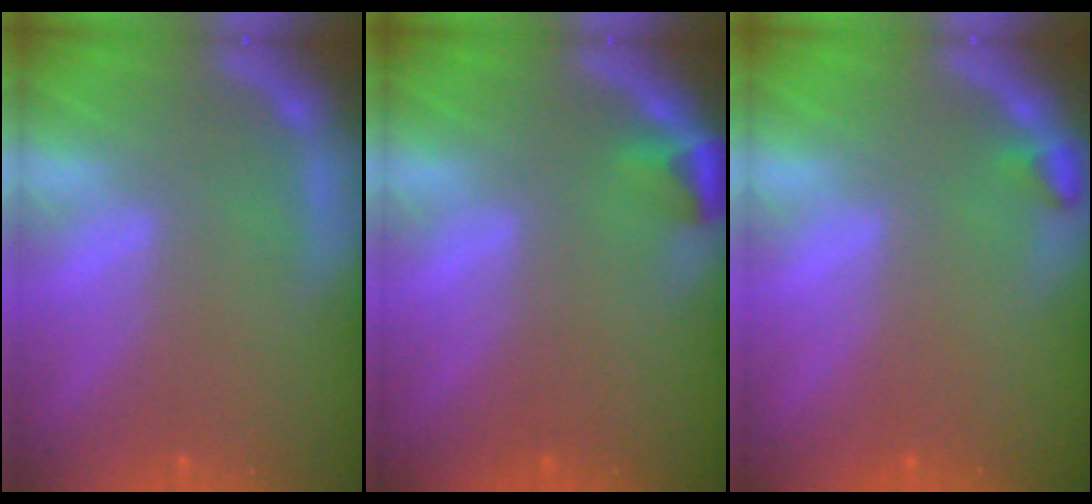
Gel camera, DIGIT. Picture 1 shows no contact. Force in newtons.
{"total": 1.9}
{"total": 0.9}